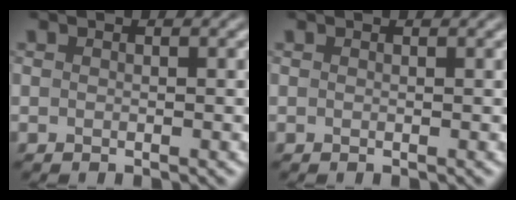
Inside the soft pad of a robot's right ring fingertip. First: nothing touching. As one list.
[{"total": 0.0}]